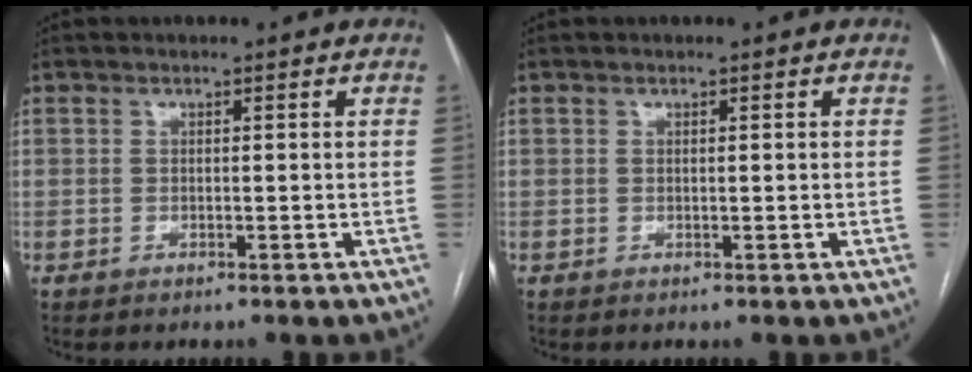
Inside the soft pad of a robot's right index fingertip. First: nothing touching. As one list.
[{"total": 0.0}]